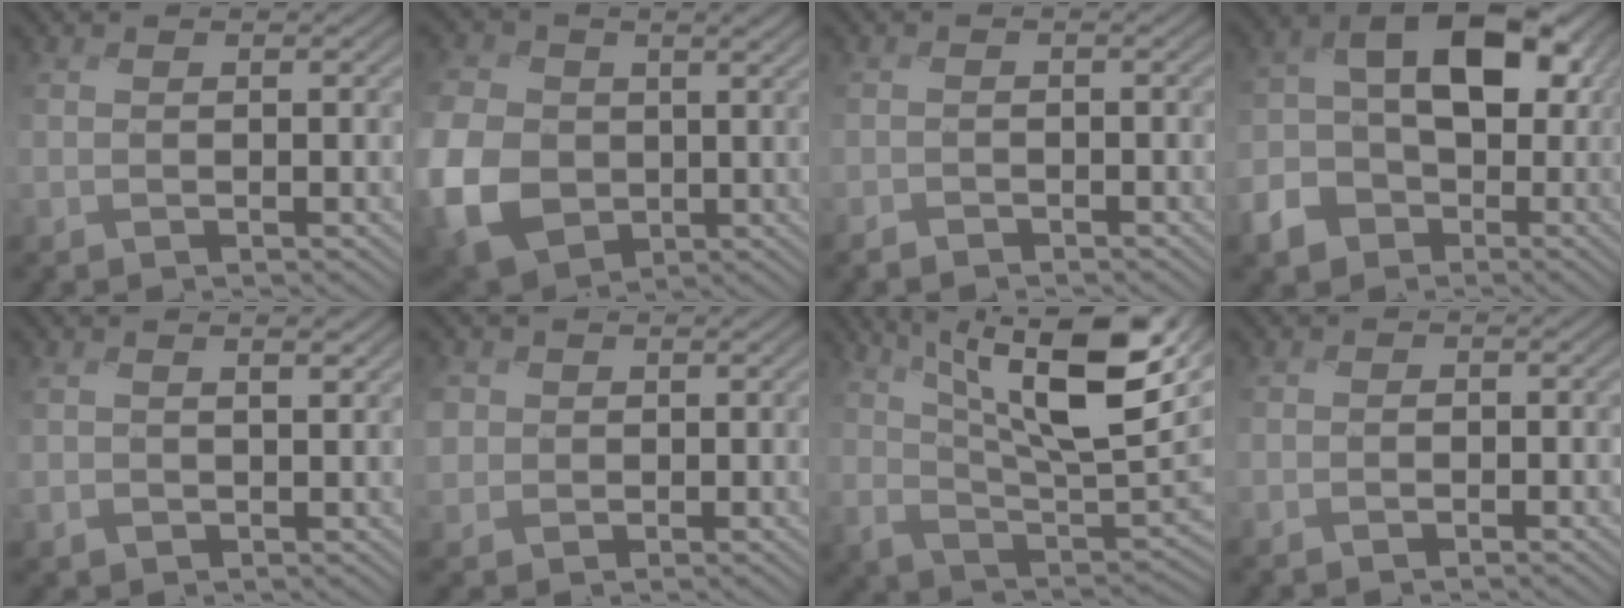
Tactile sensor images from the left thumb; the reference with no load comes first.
{"total": 13.0, "force": [-1.5, 10.3, 7.8], "torque": [-0.233, -0.023, -0.037]}
{"total": 1.6, "force": [-1.5, 0.5, -0.4], "torque": [0.014, -0.005, -0.037]}
{"total": 12.0, "force": [-2.7, 8.6, 7.8], "torque": [-0.134, -0.007, -0.055]}
{"total": 2.0, "force": [0.8, 1.1, 1.4], "torque": [-0.036, -0.001, 0.016]}
{"total": 3.1, "force": [0.0, 3.0, 0.6], "torque": [-0.042, -0.005, -0.005]}
{"total": 16.0, "force": [8.2, 5.3, 12.6], "torque": [-0.231, 0.000, 0.136]}
{"total": 1.4, "force": [-0.9, 1.0, 0.0], "torque": [0.003, -0.004, -0.019]}